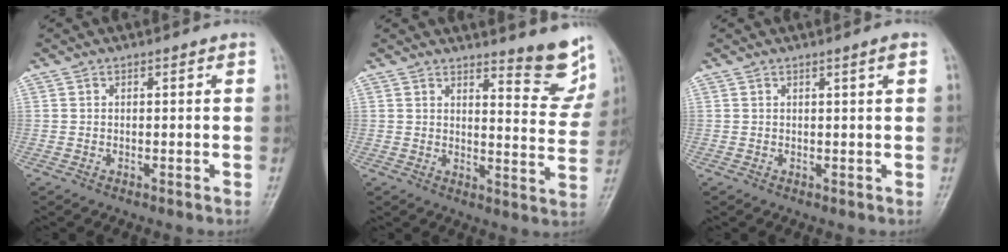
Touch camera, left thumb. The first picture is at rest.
{"total": 8.9, "force": [7.5, 1.8, 4.5], "torque": [-0.033, -0.071, 0.092]}
{"total": 1.4, "force": [0.7, -0.3, 1.2], "torque": [-0.022, -0.004, 0.013]}